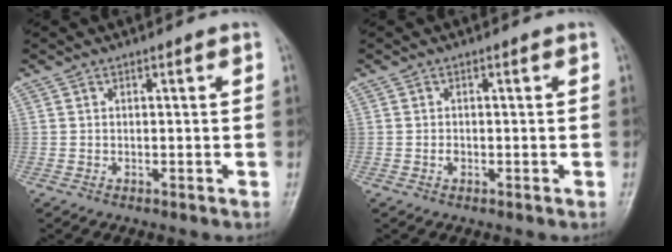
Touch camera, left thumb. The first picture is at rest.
{"total": 0.8, "force": [-0.1, 0.5, 0.5], "torque": [-0.003, 0.001, 0.001]}